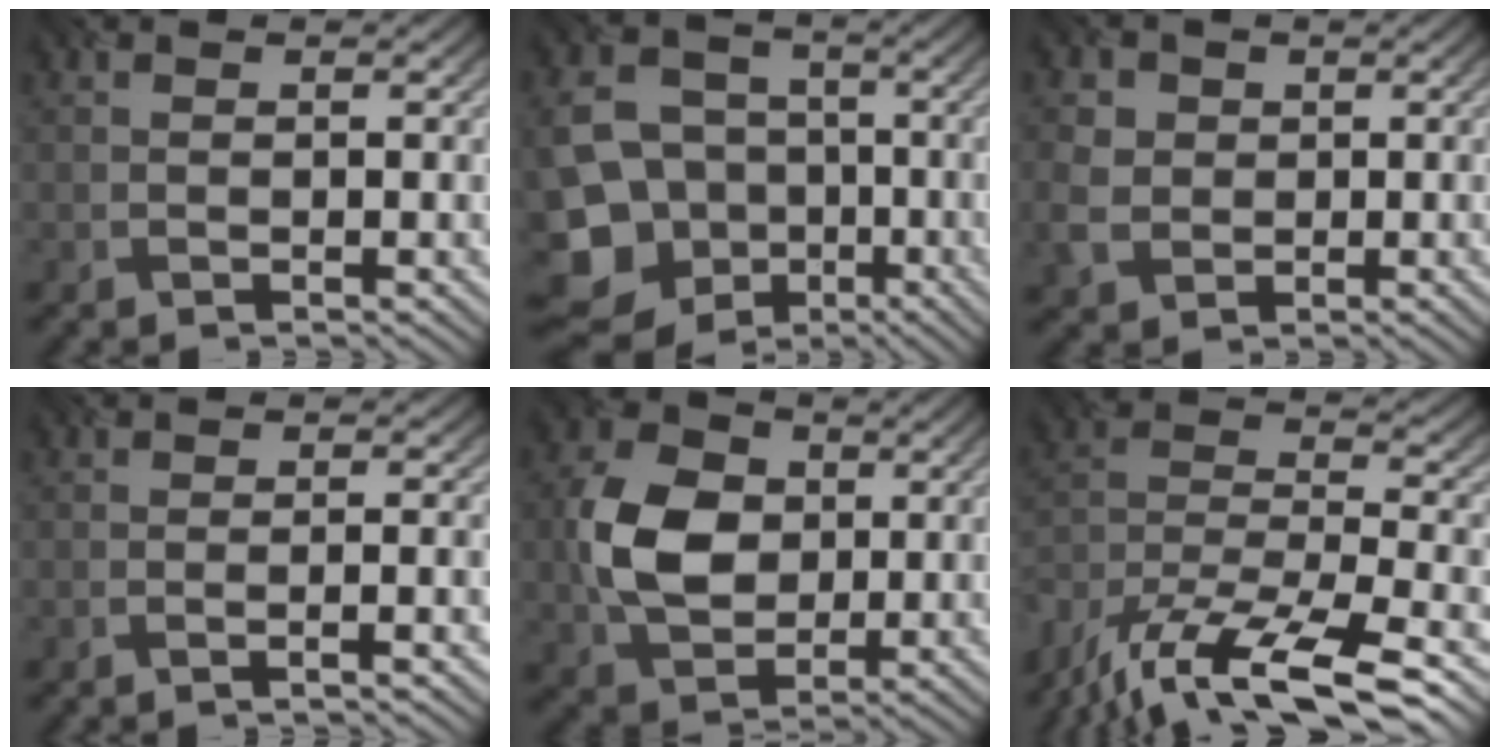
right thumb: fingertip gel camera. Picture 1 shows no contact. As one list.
[{"total": 13.0, "force": [-4.6, 10.8, 5.5], "torque": [-0.149, -0.040, -0.081]}, {"total": 3.7, "force": [0.0, 3.4, 1.5], "torque": [-0.054, -0.004, 0.004]}, {"total": 2.4, "force": [-1.1, 0.3, 2.2], "torque": [-0.031, 0.012, -0.031]}, {"total": 8.6, "force": [0.7, 6.4, 5.6], "torque": [-0.135, 0.005, 0.008]}, {"total": 15.4, "force": [-12.1, 4.4, 8.5], "torque": [-0.173, -0.017, -0.202]}]